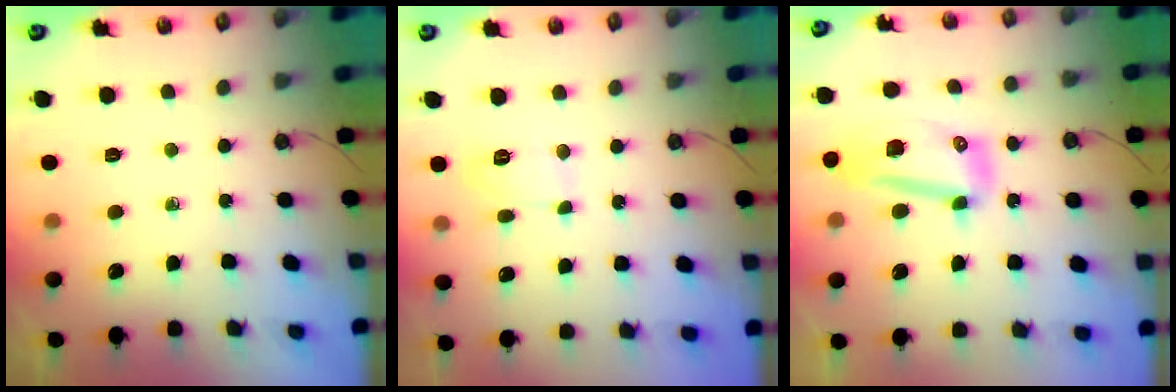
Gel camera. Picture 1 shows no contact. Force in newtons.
{"total": 6.2, "press": 6.2, "slide": 0.4}
{"total": 11.7, "press": 11.5, "slide": 2.0}